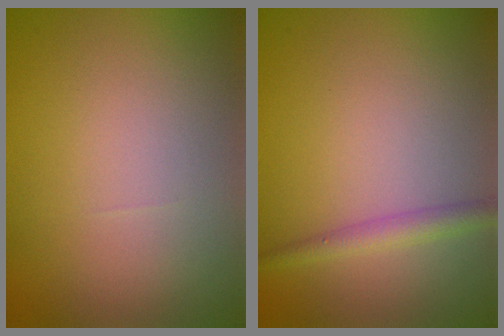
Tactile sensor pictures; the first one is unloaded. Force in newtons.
{"total": 2.0, "press": 2.0, "slide": 0.1}